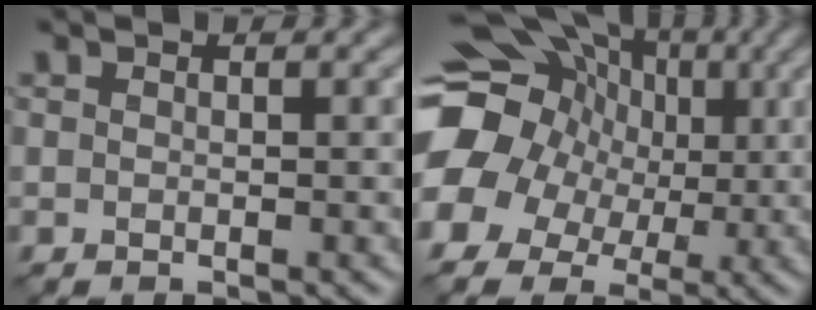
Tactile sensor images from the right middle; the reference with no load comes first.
{"total": 15.1, "force": [2.6, 12.7, 7.7], "torque": [-0.163, 0.028, 0.029]}